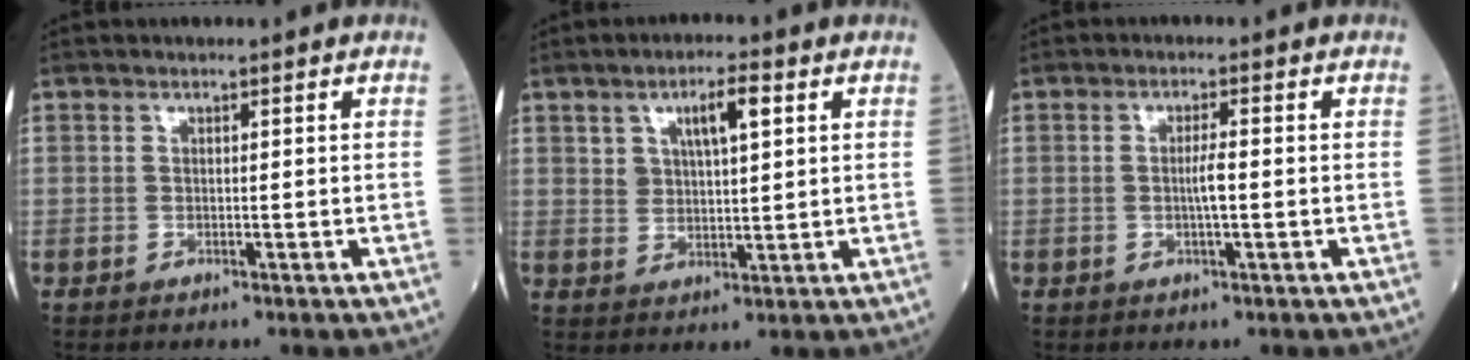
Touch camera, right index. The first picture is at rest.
{"total": 5.7, "force": [2.7, 1.8, 4.7], "torque": [-0.081, 0.009, 0.049]}
{"total": 2.6, "force": [-0.4, 0.1, 2.6], "torque": [-0.050, 0.000, -0.006]}